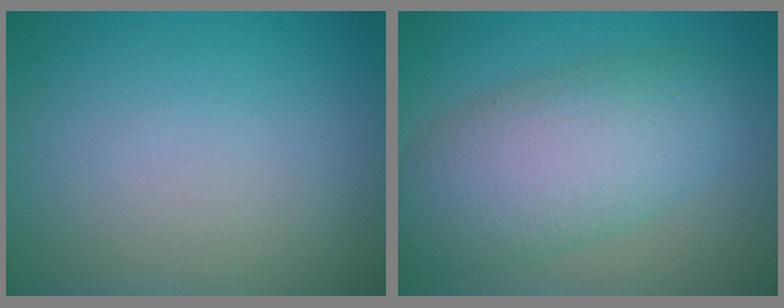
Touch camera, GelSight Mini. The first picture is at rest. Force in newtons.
{"total": 7.8, "press": 7.8, "slide": 0.2}